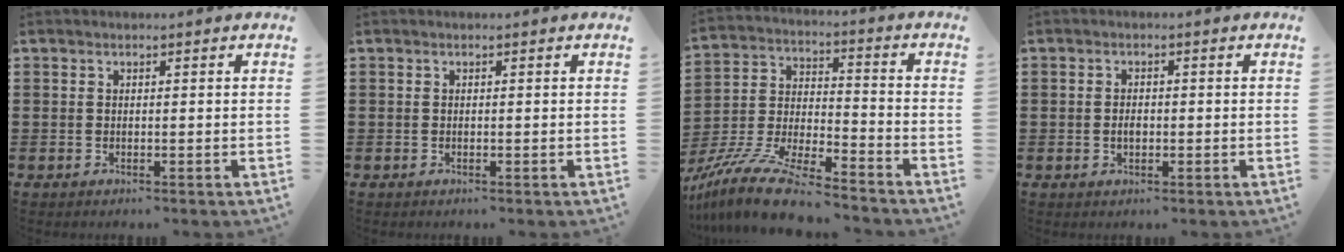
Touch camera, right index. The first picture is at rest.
{"total": 0.0}
{"total": 12.0, "force": [-10.8, 1.0, 5.2], "torque": [-0.115, 0.016, -0.216]}
{"total": 1.6, "force": [-0.3, 1.0, 1.2], "torque": [-0.024, 0.005, -0.007]}